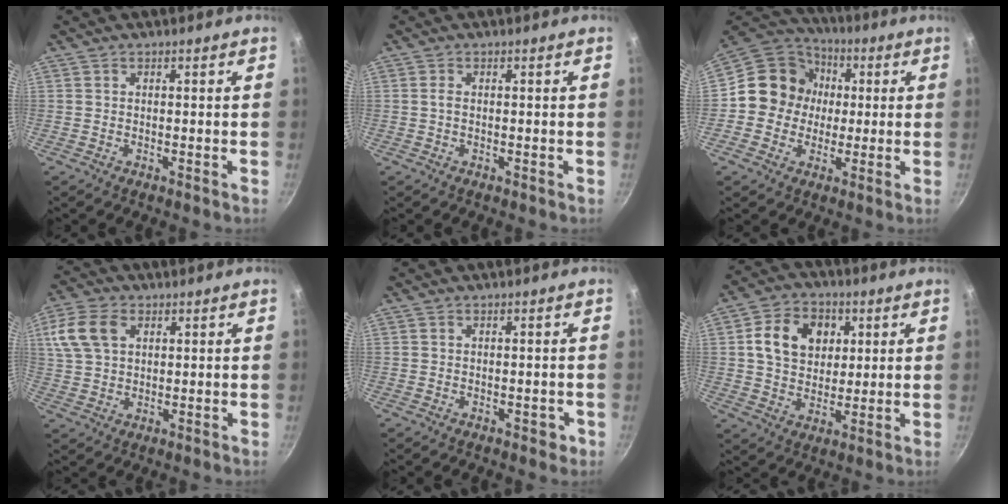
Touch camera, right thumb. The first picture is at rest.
{"total": 0.9, "force": [0.0, 0.5, 0.8], "torque": [-0.016, 0.002, -0.002]}
{"total": 13.0, "force": [0.5, 12.0, 4.9], "torque": [-0.042, 0.027, -0.011]}
{"total": 9.8, "force": [3.4, 6.6, 6.4], "torque": [-0.124, 0.004, 0.062]}
{"total": 1.7, "force": [-0.6, 1.2, 1.1], "torque": [0.003, 0.013, -0.002]}
{"total": 12.0, "force": [3.2, 9.4, 6.8], "torque": [-0.090, 0.003, 0.047]}